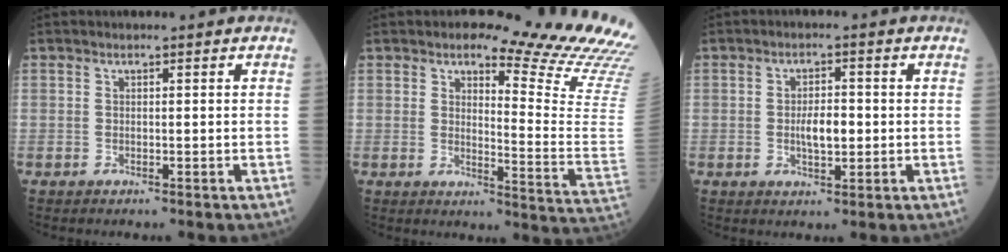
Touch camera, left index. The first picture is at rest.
{"total": 17.0, "force": [15.2, 0.3, 7.6], "torque": [-0.106, -0.118, 0.163]}
{"total": 4.1, "force": [-0.4, 1.8, 3.7], "torque": [-0.069, -0.003, -0.004]}